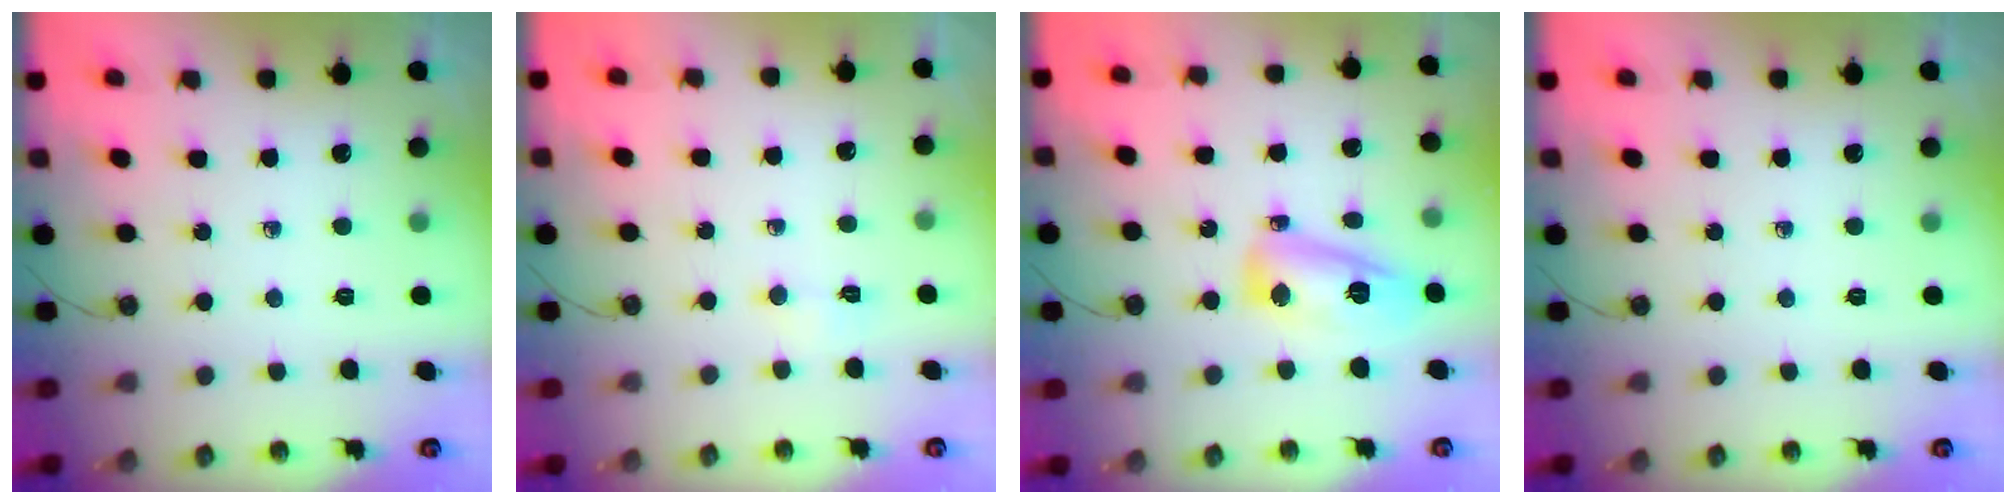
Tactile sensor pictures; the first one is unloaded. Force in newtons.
{"total": 3.2, "press": 3.2, "slide": 0.5}
{"total": 13.0, "press": 13.0, "slide": 1.1}
{"total": 0.0}